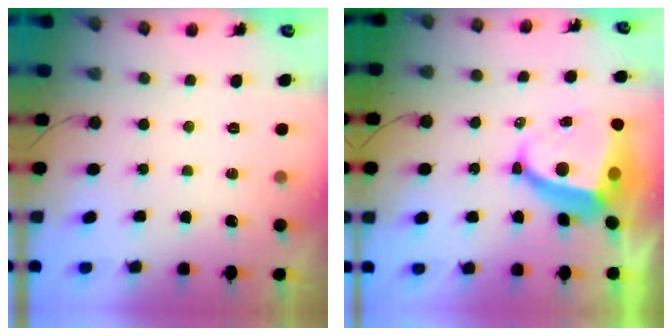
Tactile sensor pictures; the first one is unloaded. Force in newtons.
{"total": 8.7, "press": 8.6, "slide": 1.0}